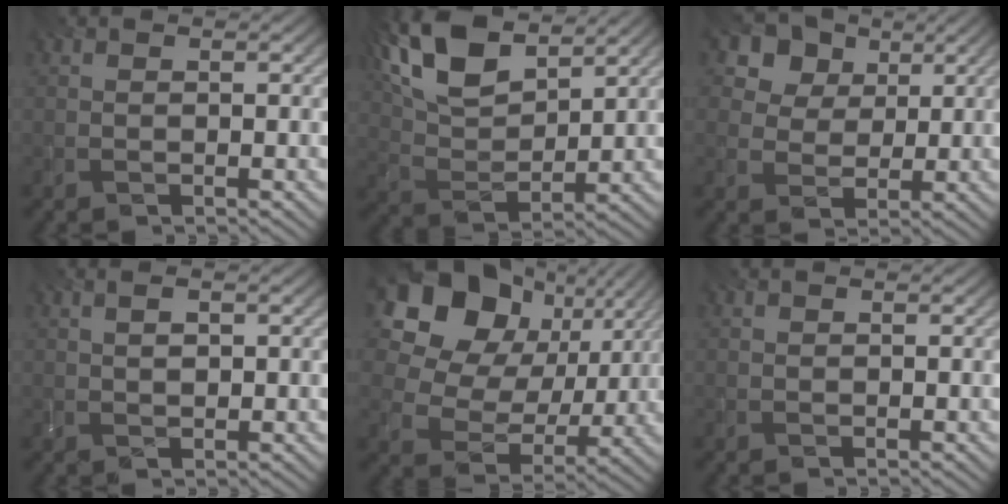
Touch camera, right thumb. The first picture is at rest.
{"total": 13.9, "force": [8.2, 6.4, 9.3], "torque": [-0.212, 0.022, 0.146]}
{"total": 9.9, "force": [5.7, 7.0, 4.2], "torque": [-0.125, 0.001, 0.105]}
{"total": 1.7, "force": [0.5, 0.6, 1.5], "torque": [-0.033, 0.003, 0.010]}
{"total": 17.9, "force": [7.5, 13.2, 9.5], "torque": [-0.220, 0.048, 0.137]}
{"total": 0.0}